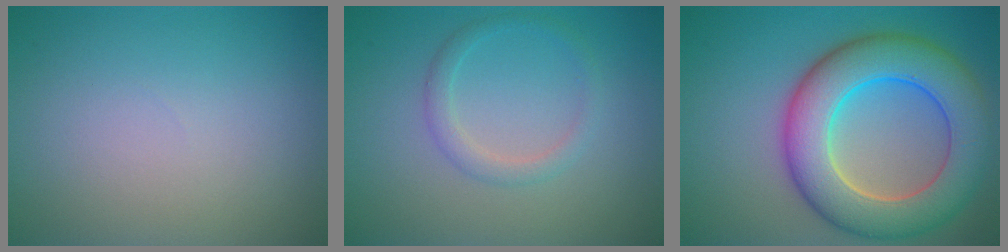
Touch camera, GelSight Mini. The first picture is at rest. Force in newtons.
{"total": 1.7, "press": 1.7, "slide": 0.0}
{"total": 10.0, "press": 10.0, "slide": 0.6}